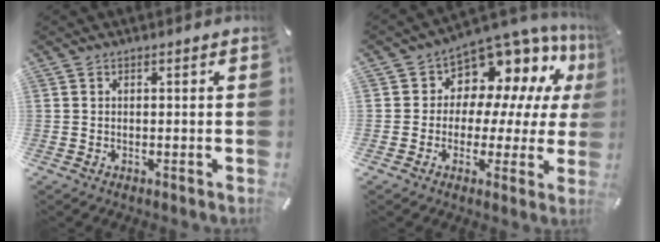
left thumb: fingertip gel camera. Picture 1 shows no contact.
{"total": 9.7, "force": [6.7, 6.6, 2.4], "torque": [-0.053, -0.072, 0.125]}